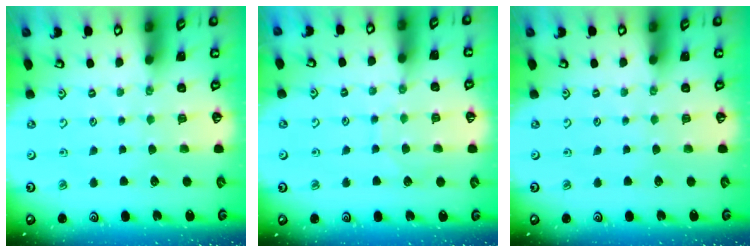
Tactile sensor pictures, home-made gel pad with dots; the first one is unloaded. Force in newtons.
{"total": 5.7, "press": 5.7, "slide": 0.6}
{"total": 0.0}